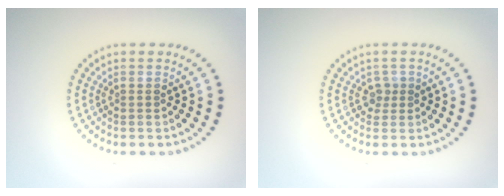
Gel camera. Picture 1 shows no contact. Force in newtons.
{"total": 1.2, "press": 0.9, "slide": 0.8}